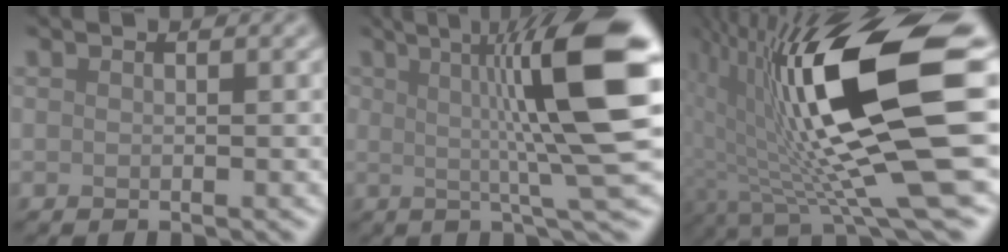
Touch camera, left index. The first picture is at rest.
{"total": 11.6, "force": [2.2, 1.7, 11.3], "torque": [-0.146, 0.014, 0.029]}
{"total": 15.5, "force": [1.7, 4.1, 14.9], "torque": [-0.247, -0.009, 0.032]}